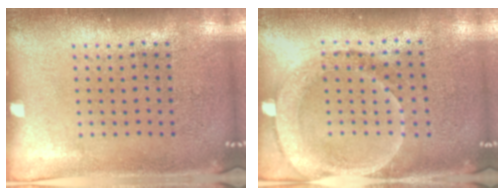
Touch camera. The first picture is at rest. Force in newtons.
{"total": 1.9, "press": 1.6, "slide": 0.9}